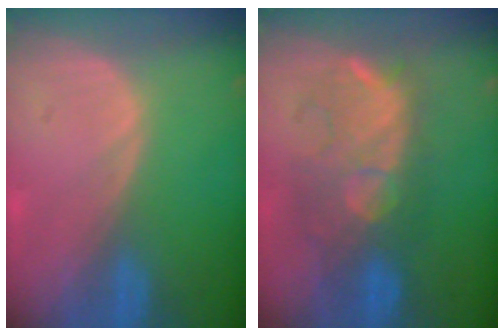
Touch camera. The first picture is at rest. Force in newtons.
{"total": 9.0, "press": 9.0, "slide": 1.2}